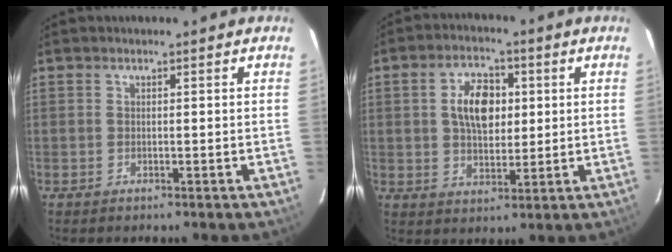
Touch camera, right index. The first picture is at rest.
{"total": 8.8, "force": [1.7, 5.4, 6.8], "torque": [-0.118, 0.019, 0.033]}